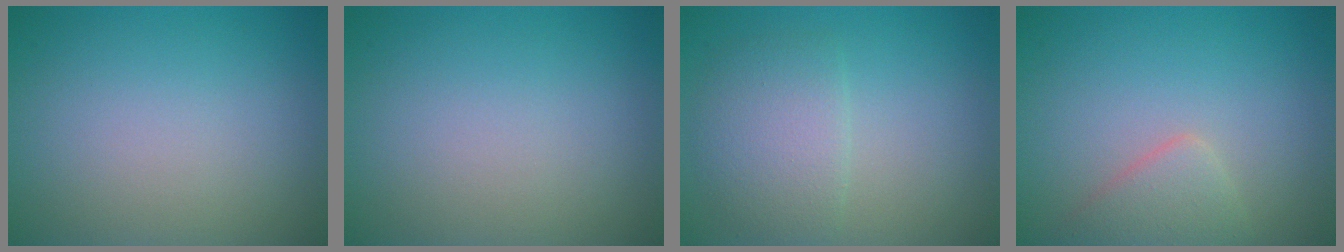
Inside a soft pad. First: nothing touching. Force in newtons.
{"total": 0.0}
{"total": 3.6, "press": 3.6, "slide": 0.1}
{"total": 2.4, "press": 2.3, "slide": 0.2}